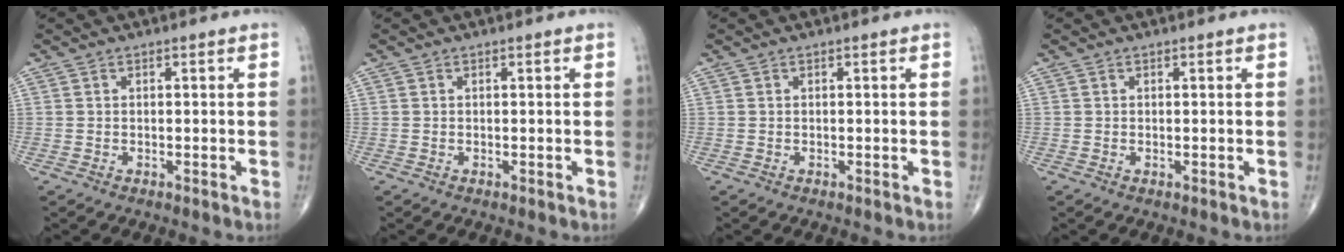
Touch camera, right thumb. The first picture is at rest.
{"total": 0.0}
{"total": 0.0}
{"total": 0.0}